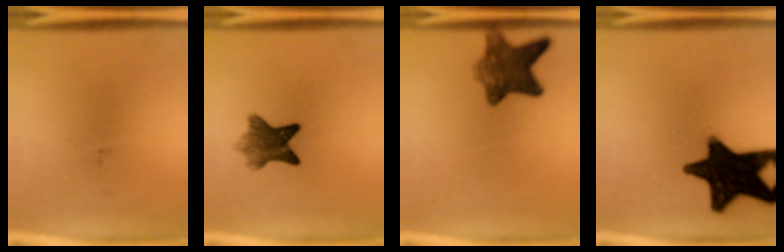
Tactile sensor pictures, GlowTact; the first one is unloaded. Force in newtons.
{"total": 7.0}
{"total": 8.2}
{"total": 19.3}